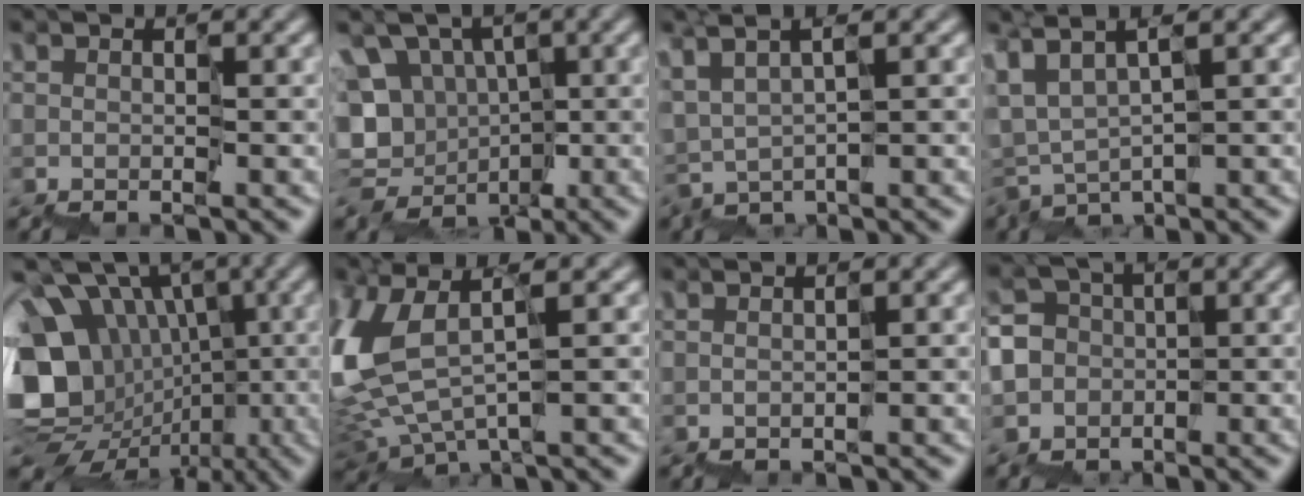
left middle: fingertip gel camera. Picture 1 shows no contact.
{"total": 7.0, "force": [-1.1, 6.4, 2.5], "torque": [-0.018, 0.009, -0.034]}
{"total": 2.3, "force": [1.8, 0.4, 1.4], "torque": [-0.046, 0.006, 0.040]}
{"total": 1.4, "force": [-0.3, 0.4, 1.4], "torque": [-0.046, 0.008, -0.007]}
{"total": 12.3, "force": [-0.6, 10.7, 6.0], "torque": [-0.133, -0.001, -0.004]}
{"total": 7.8, "force": [0.9, 4.0, 6.6], "torque": [-0.200, -0.008, 0.029]}
{"total": 0.6, "force": [-0.1, -0.6, 0.1], "torque": [0.002, 0.001, 0.006]}
{"total": 4.5, "force": [-2.2, 3.9, -0.1], "torque": [0.006, 0.009, -0.065]}